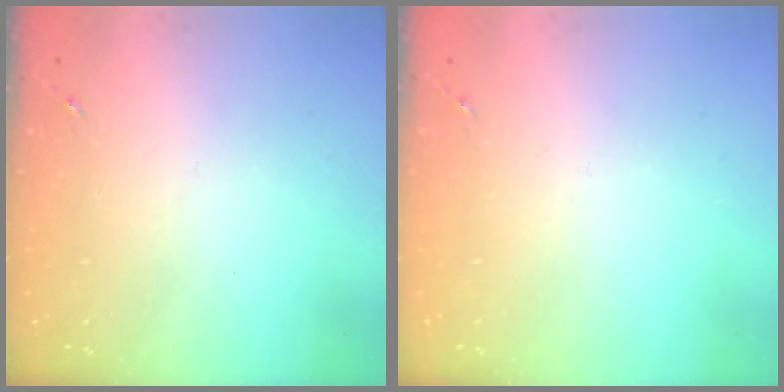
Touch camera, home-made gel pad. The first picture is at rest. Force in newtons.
{"total": 0.0}